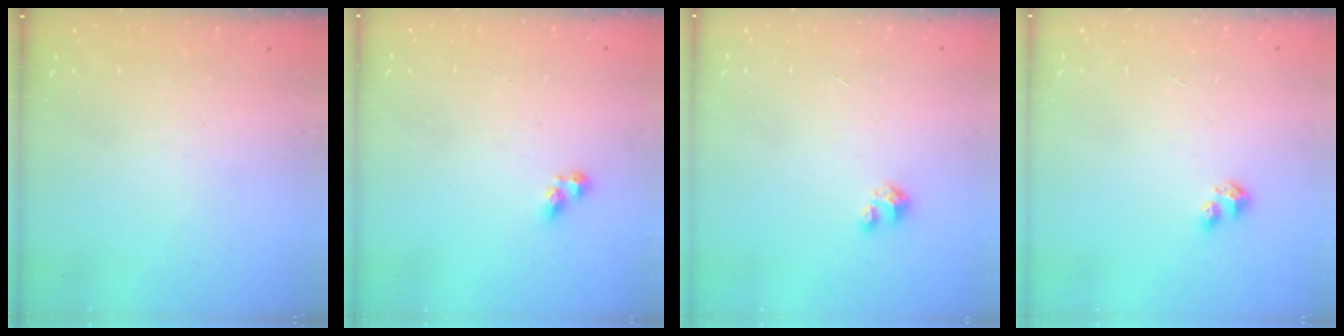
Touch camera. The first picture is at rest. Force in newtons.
{"total": 5.2, "press": 5.2, "slide": 0.7}
{"total": 1.7, "press": 1.7, "slide": 0.1}
{"total": 3.0, "press": 2.9, "slide": 0.3}